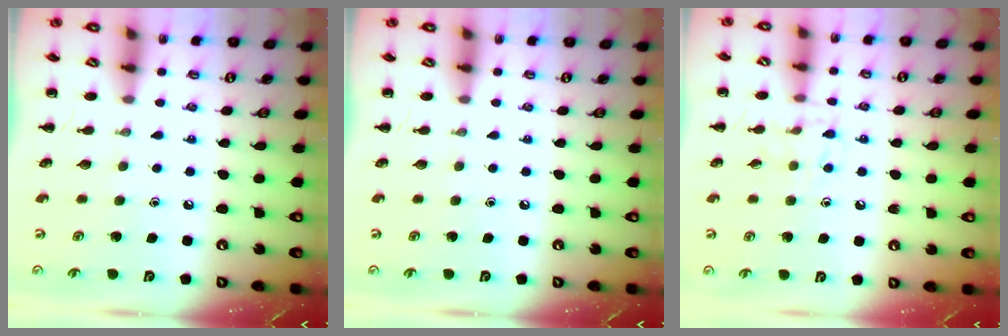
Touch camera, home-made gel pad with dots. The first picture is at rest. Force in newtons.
{"total": 0.0}
{"total": 6.5, "press": 6.4, "slide": 0.7}